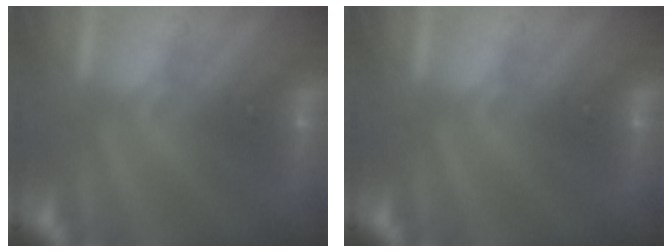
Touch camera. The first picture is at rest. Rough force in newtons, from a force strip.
{"total": 0.0}